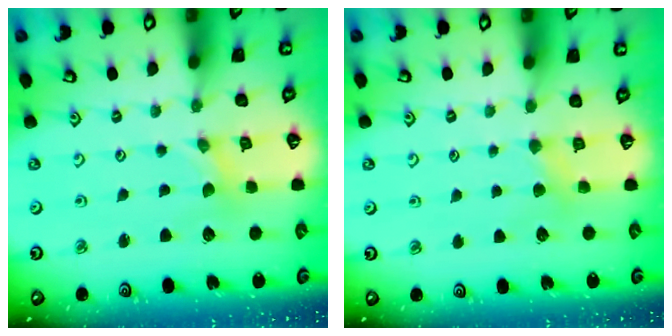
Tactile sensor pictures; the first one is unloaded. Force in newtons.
{"total": 2.9, "press": 2.8, "slide": 0.5}